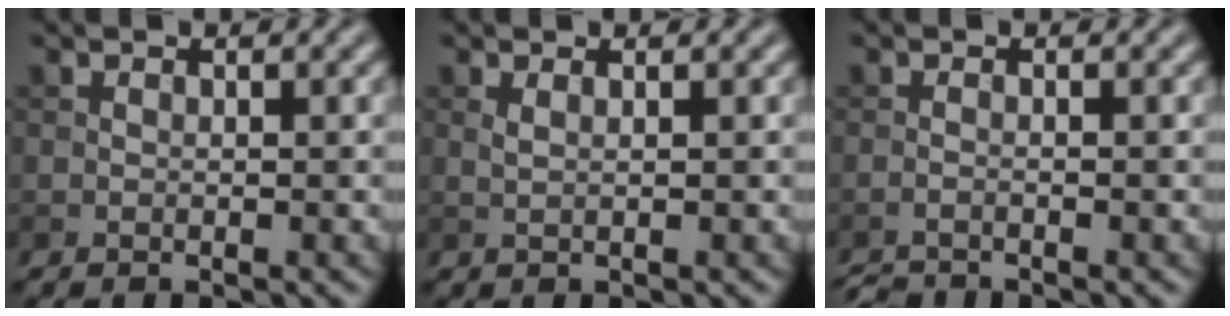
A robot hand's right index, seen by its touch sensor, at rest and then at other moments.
{"total": 1.0, "force": [0.4, 0.3, 0.8], "torque": [-0.012, 0.003, 0.005]}
{"total": 1.7, "force": [-1.4, 0.2, 0.9], "torque": [-0.009, -0.009, -0.037]}